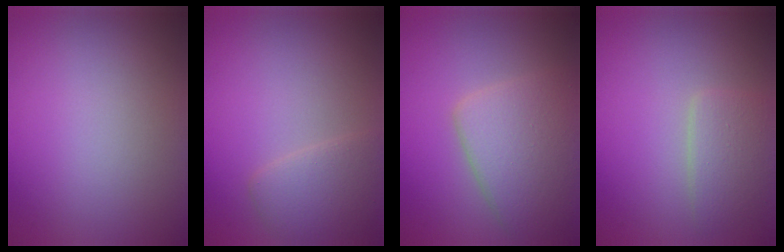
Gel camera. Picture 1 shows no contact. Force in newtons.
{"total": 2.7, "press": 2.7, "slide": 0.1}
{"total": 6.2, "press": 6.2, "slide": 0.2}
{"total": 2.6, "press": 2.6, "slide": 0.1}